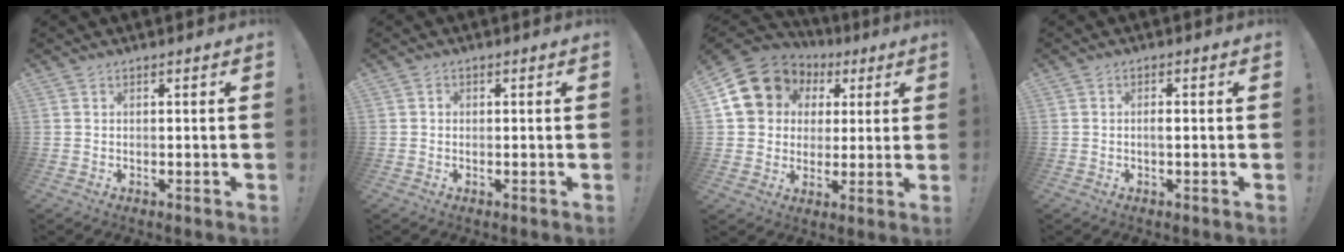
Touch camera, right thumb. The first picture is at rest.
{"total": 0.9, "force": [-0.3, 0.8, 0.3], "torque": [-0.003, 0.002, -0.005]}
{"total": 14.8, "force": [5.1, 12.7, 5.8], "torque": [-0.093, -0.014, 0.117]}
{"total": 1.6, "force": [-0.3, 0.4, 1.6], "torque": [-0.020, 0.001, -0.008]}